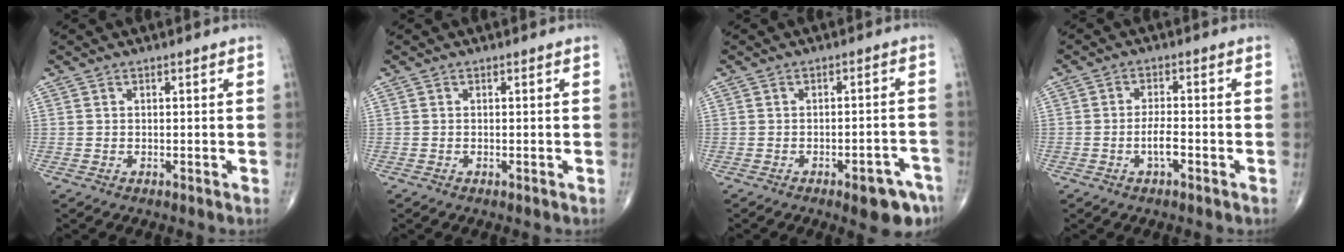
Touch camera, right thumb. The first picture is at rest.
{"total": 0.0}
{"total": 7.6, "force": [-4.5, 2.6, 5.5], "torque": [-0.053, 0.026, -0.051]}
{"total": 3.6, "force": [-1.5, 1.3, 3.0], "torque": [-0.054, 0.010, -0.028]}